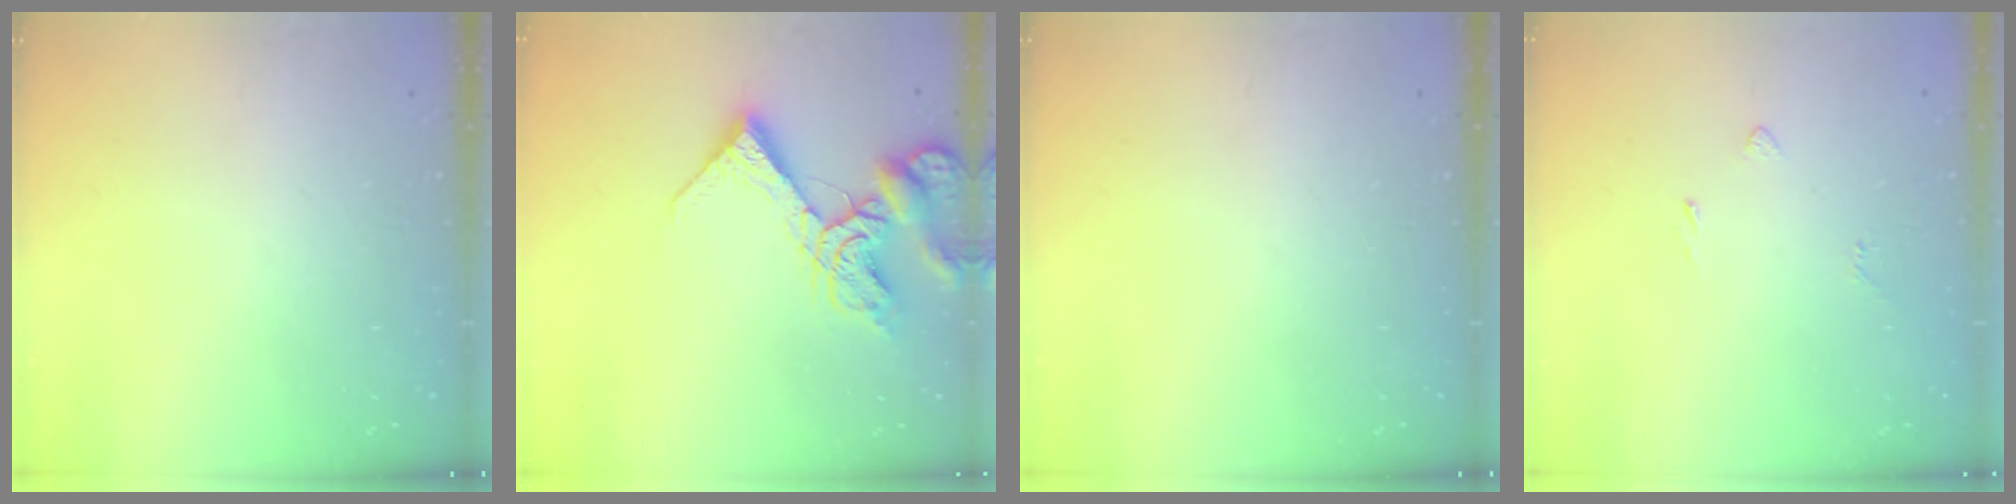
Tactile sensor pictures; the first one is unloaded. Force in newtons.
{"total": 13.8, "press": 13.7, "slide": 1.7}
{"total": 0.0}
{"total": 2.0, "press": 1.9, "slide": 0.8}